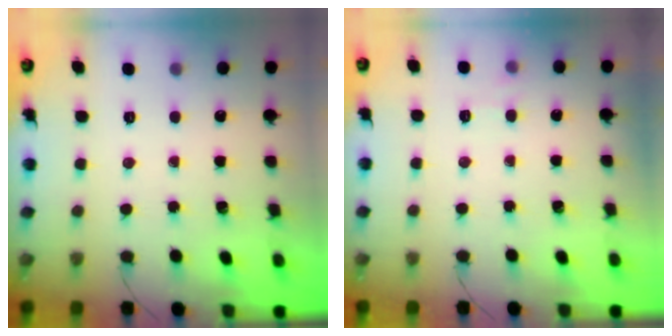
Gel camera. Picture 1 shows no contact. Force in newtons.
{"total": 6.5, "press": 6.3, "slide": 1.5}